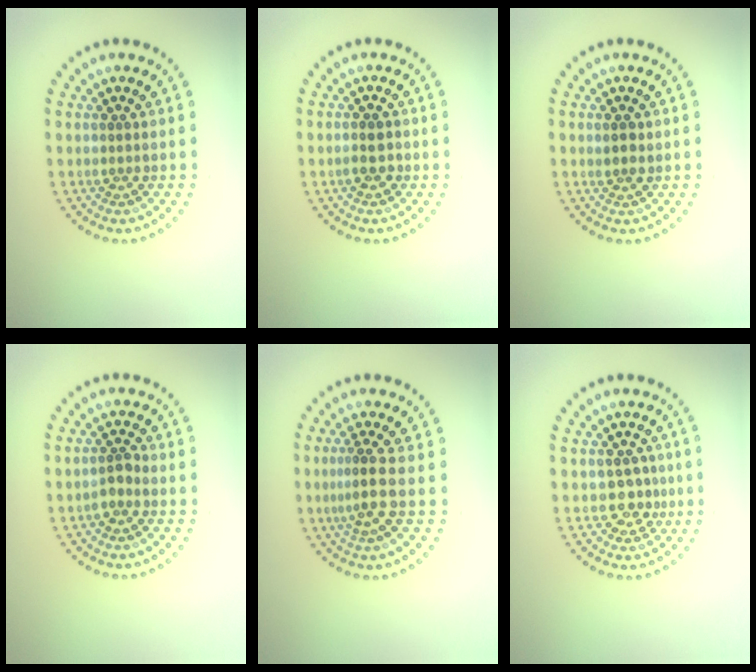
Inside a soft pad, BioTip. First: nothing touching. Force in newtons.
{"total": 1.5, "press": 1.4, "slide": 0.5}
{"total": 1.3, "press": 1.3, "slide": 0.3}
{"total": 1.3, "press": 1.1, "slide": 0.7}
{"total": 2.4, "press": 1.7, "slide": 1.7}
{"total": 2.0, "press": 1.5, "slide": 1.3}